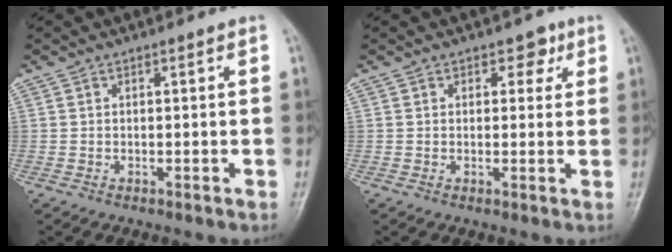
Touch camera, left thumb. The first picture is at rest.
{"total": 3.1, "force": [1.6, 2.2, 1.5], "torque": [0.005, -0.005, 0.017]}